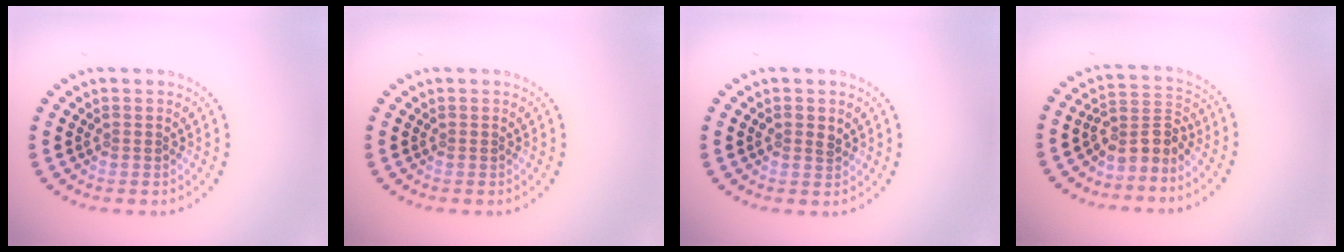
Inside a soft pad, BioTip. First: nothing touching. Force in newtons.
{"total": 0.0}
{"total": 1.2, "press": 1.2, "slide": 0.2}
{"total": 3.1, "press": 2.2, "slide": 2.2}